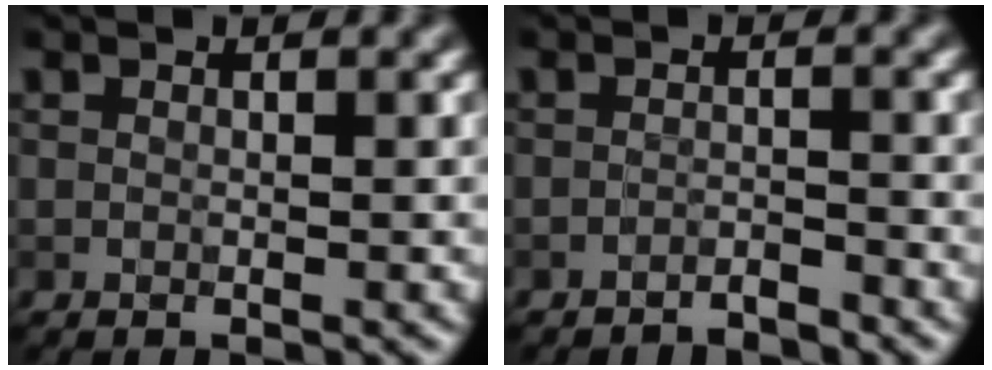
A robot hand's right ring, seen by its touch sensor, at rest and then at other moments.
{"total": 1.6, "force": [-1.6, 0.1, 0.3], "torque": [-0.001, 0.000, -0.030]}